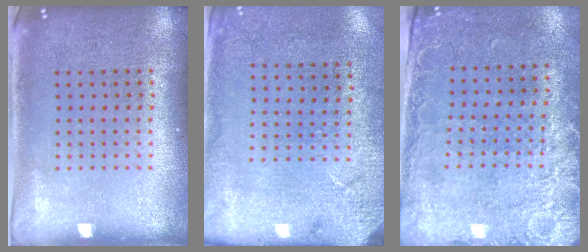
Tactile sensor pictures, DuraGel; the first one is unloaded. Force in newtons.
{"total": 2.7, "press": 2.2, "slide": 1.5}
{"total": 2.5, "press": 2.1, "slide": 1.4}